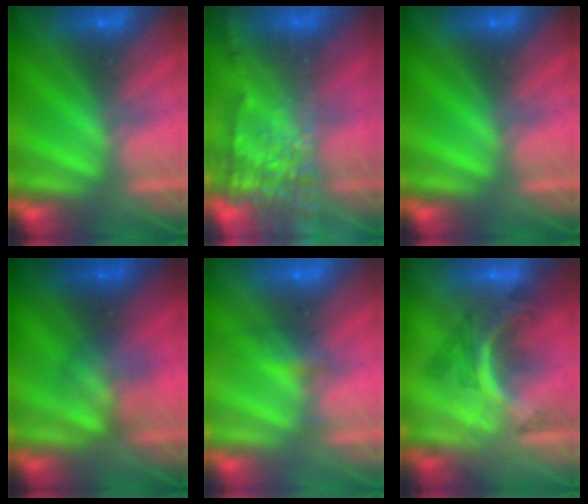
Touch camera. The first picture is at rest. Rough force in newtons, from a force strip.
{"total": 6.7}
{"total": 0.0}
{"total": 2.9}
{"total": 2.2}
{"total": 3.3}